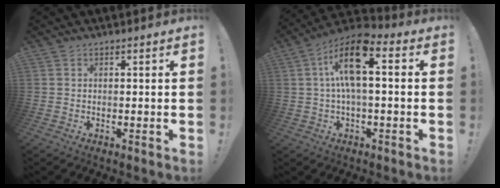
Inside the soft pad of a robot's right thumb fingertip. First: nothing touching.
{"total": 14.1, "force": [3.2, 5.5, 12.6], "torque": [-0.223, 0.003, 0.051]}